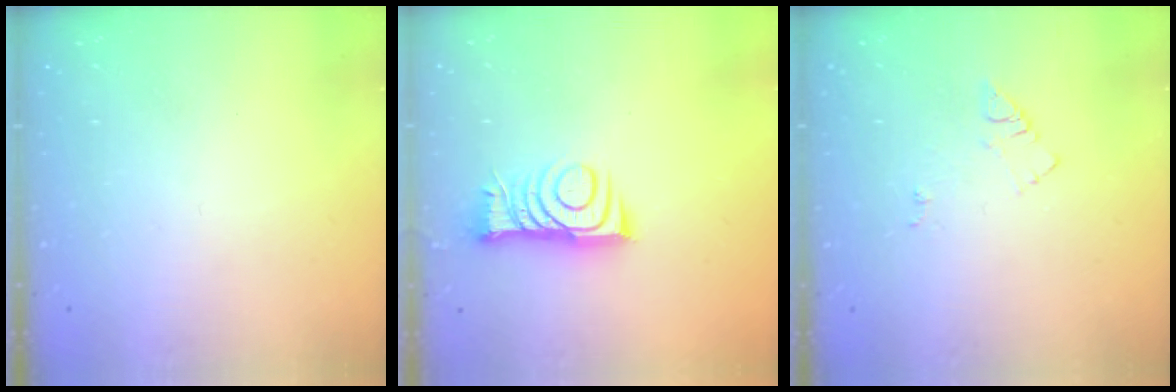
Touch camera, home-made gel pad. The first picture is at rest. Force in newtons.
{"total": 9.2, "press": 9.2, "slide": 0.3}
{"total": 6.2, "press": 6.2, "slide": 0.8}